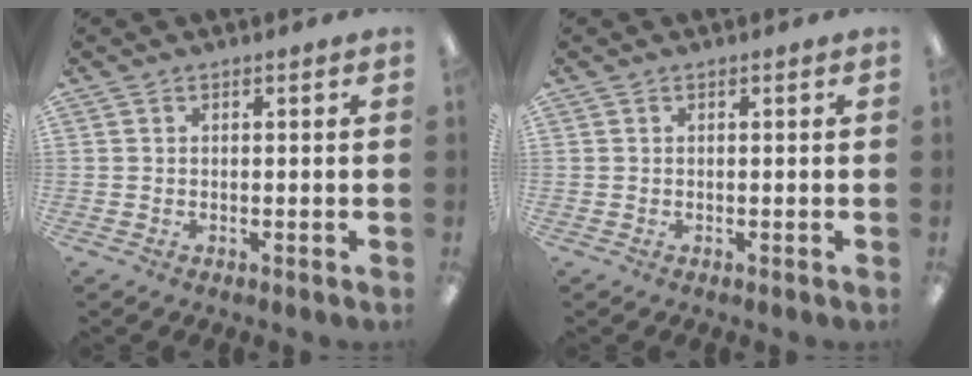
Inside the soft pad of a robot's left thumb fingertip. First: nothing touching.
{"total": 0.0}